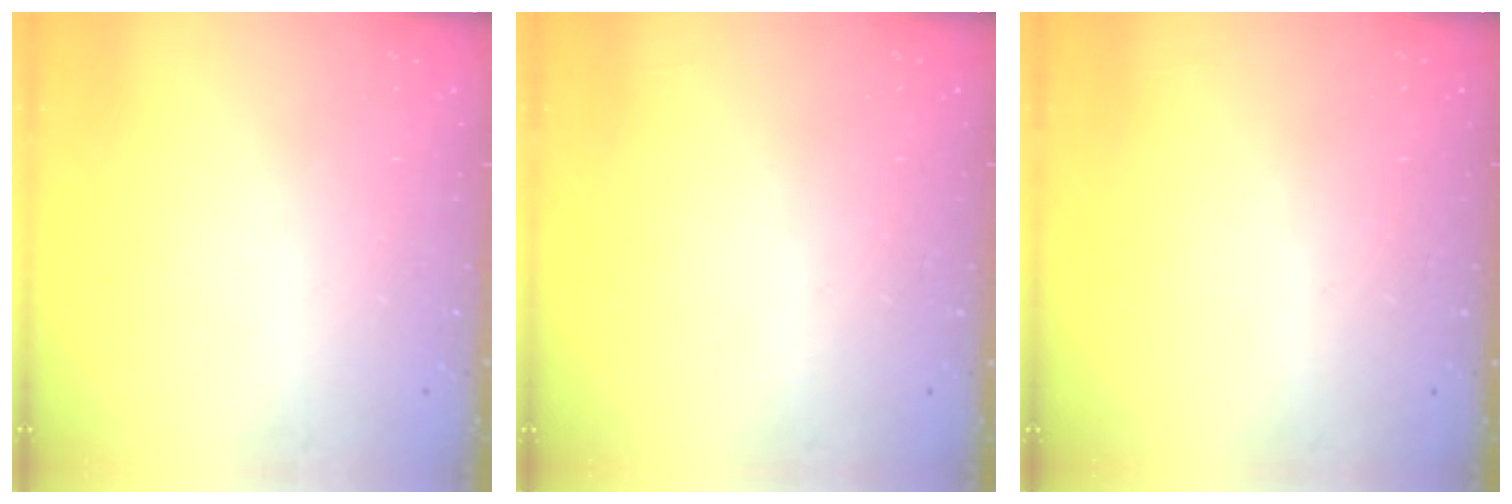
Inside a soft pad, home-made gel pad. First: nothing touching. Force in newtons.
{"total": 0.0}
{"total": 0.0}